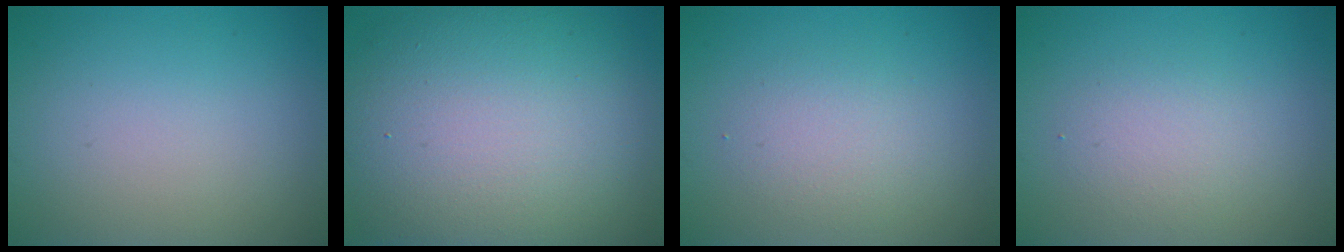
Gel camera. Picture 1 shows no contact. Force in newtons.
{"total": 14.5, "press": 14.5, "slide": 1.0}
{"total": 2.4, "press": 2.4, "slide": 0.2}
{"total": 2.3, "press": 2.3, "slide": 0.2}